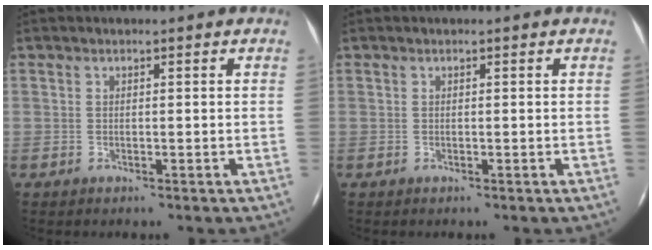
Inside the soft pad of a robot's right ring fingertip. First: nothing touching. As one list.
[{"total": 0.0}]